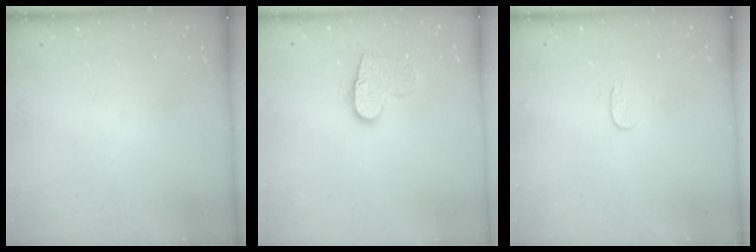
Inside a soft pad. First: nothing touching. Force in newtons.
{"total": 11.4, "press": 11.3, "slide": 0.6}
{"total": 3.7, "press": 3.7, "slide": 0.4}